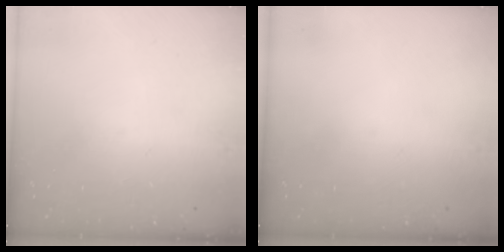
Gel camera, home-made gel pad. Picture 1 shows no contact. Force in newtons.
{"total": 0.0}